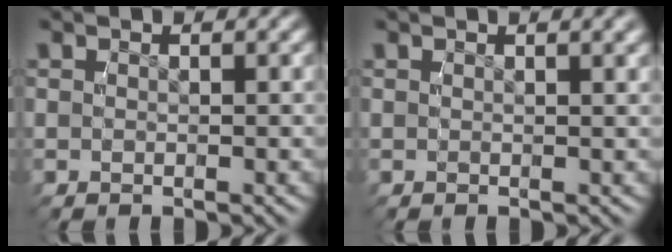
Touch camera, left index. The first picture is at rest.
{"total": 0.9, "force": [0.7, -0.4, 0.3], "torque": [0.000, 0.008, 0.008]}